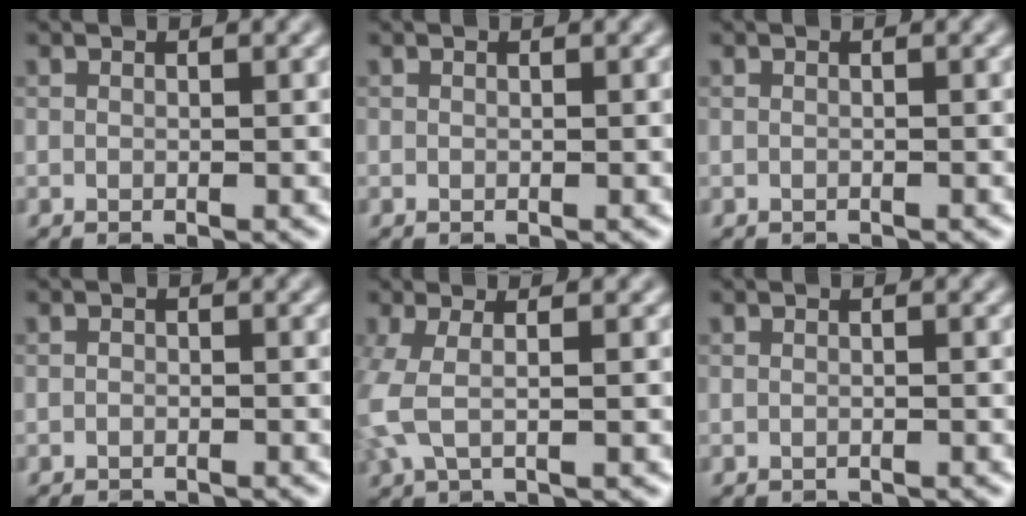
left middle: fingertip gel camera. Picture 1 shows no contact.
{"total": 0.0}
{"total": 0.5, "force": [-0.5, 0.1, 0.1], "torque": [0.001, -0.001, -0.009]}
{"total": 1.6, "force": [-1.6, 0.4, 0.2], "torque": [0.004, -0.002, -0.027]}
{"total": 2.7, "force": [0.0, 0.8, 2.6], "torque": [-0.070, -0.001, -0.005]}
{"total": 0.9, "force": [-0.9, 0.1, 0.1], "torque": [0.000, -0.005, -0.018]}